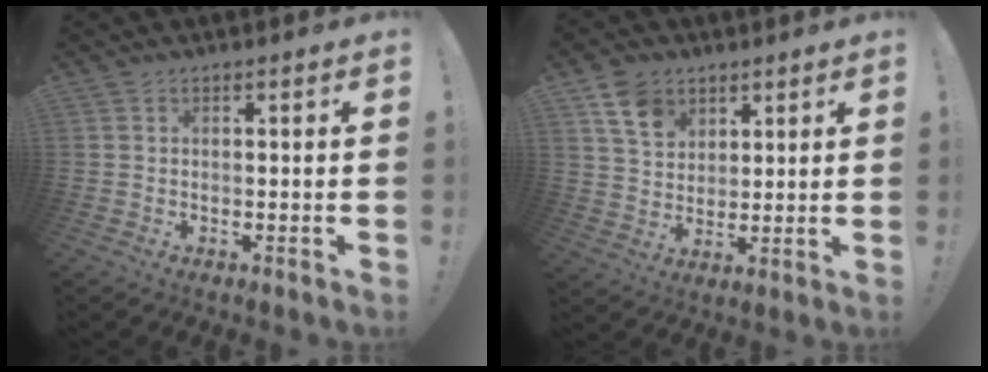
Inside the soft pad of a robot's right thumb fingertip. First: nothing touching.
{"total": 10.2, "force": [5.9, 7.2, 4.0], "torque": [-0.063, -0.024, 0.116]}